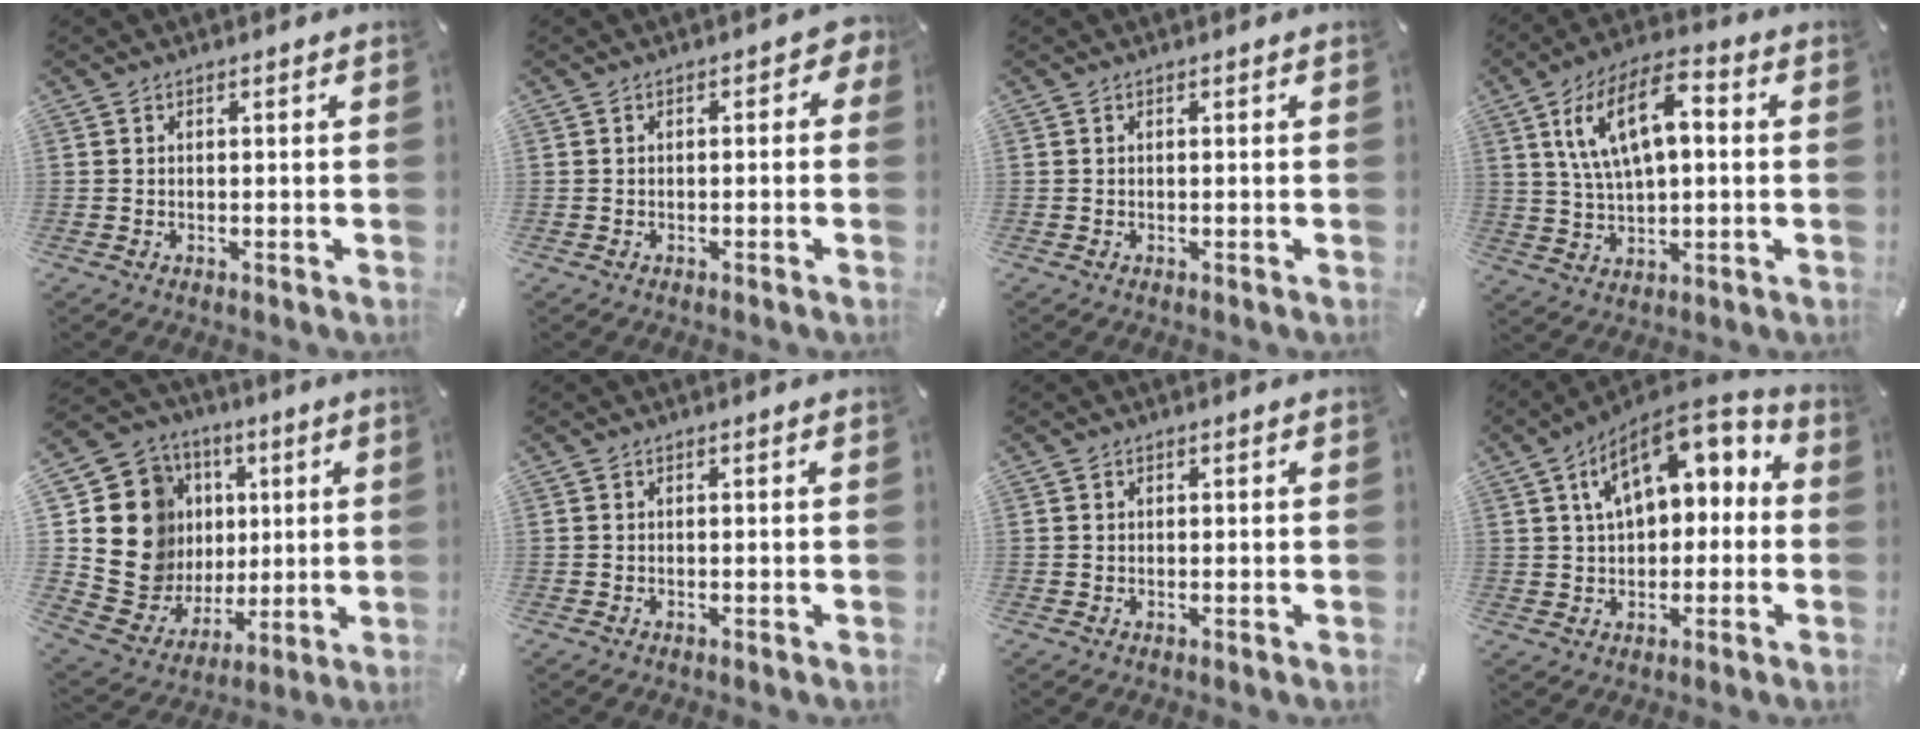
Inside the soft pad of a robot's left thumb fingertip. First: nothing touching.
{"total": 2.2, "force": [-0.8, 1.5, 1.4], "torque": [-0.019, 0.007, -0.018]}
{"total": 0.0}
{"total": 14.4, "force": [4.6, 7.5, 11.5], "torque": [-0.223, 0.006, 0.078]}
{"total": 18.2, "force": [3.7, 16.7, 6.1], "torque": [-0.105, -0.030, 0.100]}
{"total": 0.0}
{"total": 0.5, "force": [0.1, 0.5, -0.1], "torque": [0.002, 0.003, 0.002]}
{"total": 13.1, "force": [5.2, 8.2, 8.9], "torque": [-0.136, -0.021, 0.096]}